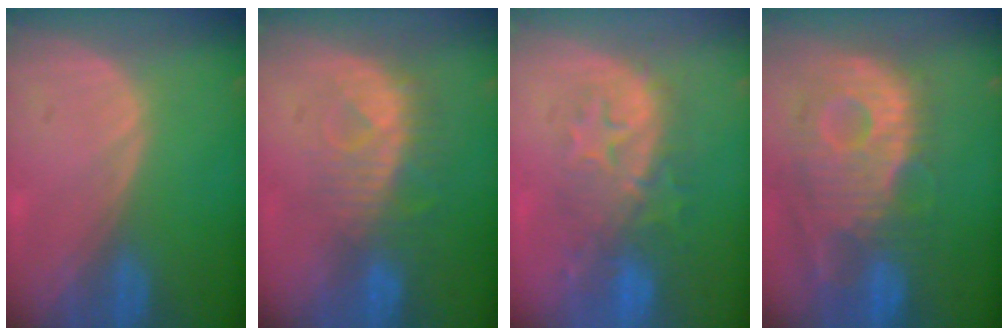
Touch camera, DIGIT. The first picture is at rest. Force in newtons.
{"total": 8.1, "press": 7.5, "slide": 3.1}
{"total": 9.1, "press": 8.6, "slide": 3.0}
{"total": 12.7, "press": 11.1, "slide": 6.2}